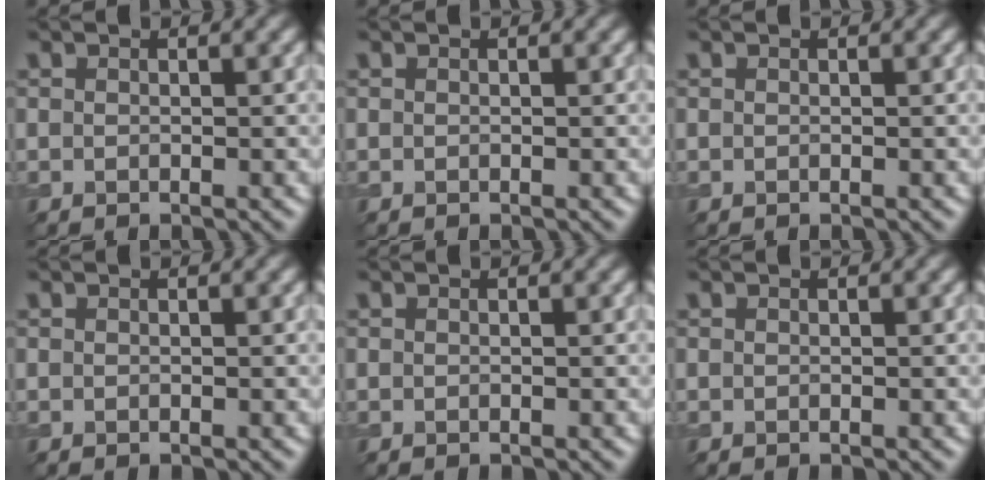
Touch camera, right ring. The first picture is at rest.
{"total": 0.0}
{"total": 0.0}
{"total": 0.0}
{"total": 0.0}
{"total": 0.0}